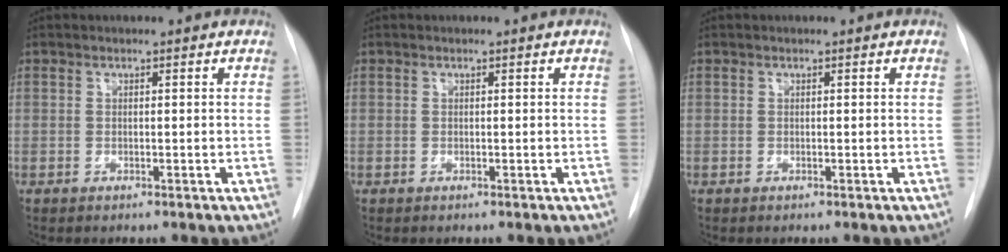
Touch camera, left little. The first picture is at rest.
{"total": 0.0}
{"total": 0.0}